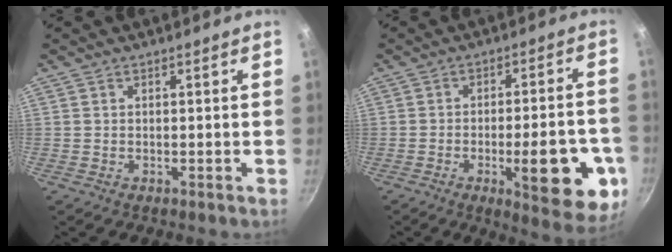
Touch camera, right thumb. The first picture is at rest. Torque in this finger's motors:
{"motor_torque": [2.12, 1.98, 0.73, 0.26, 0.39]}